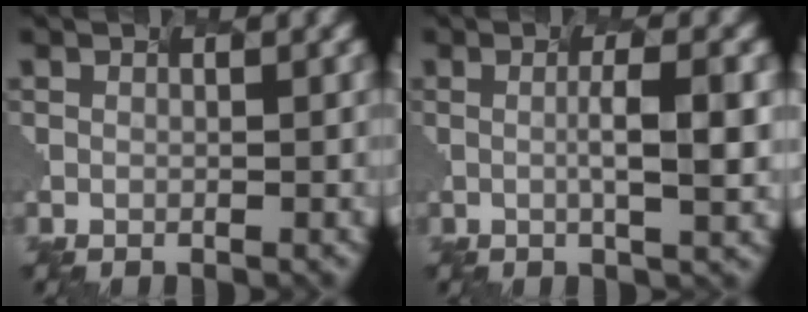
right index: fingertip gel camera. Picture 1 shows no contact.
{"total": 3.2, "force": [-0.3, 0.4, 3.2], "torque": [-0.050, 0.004, 0.003]}